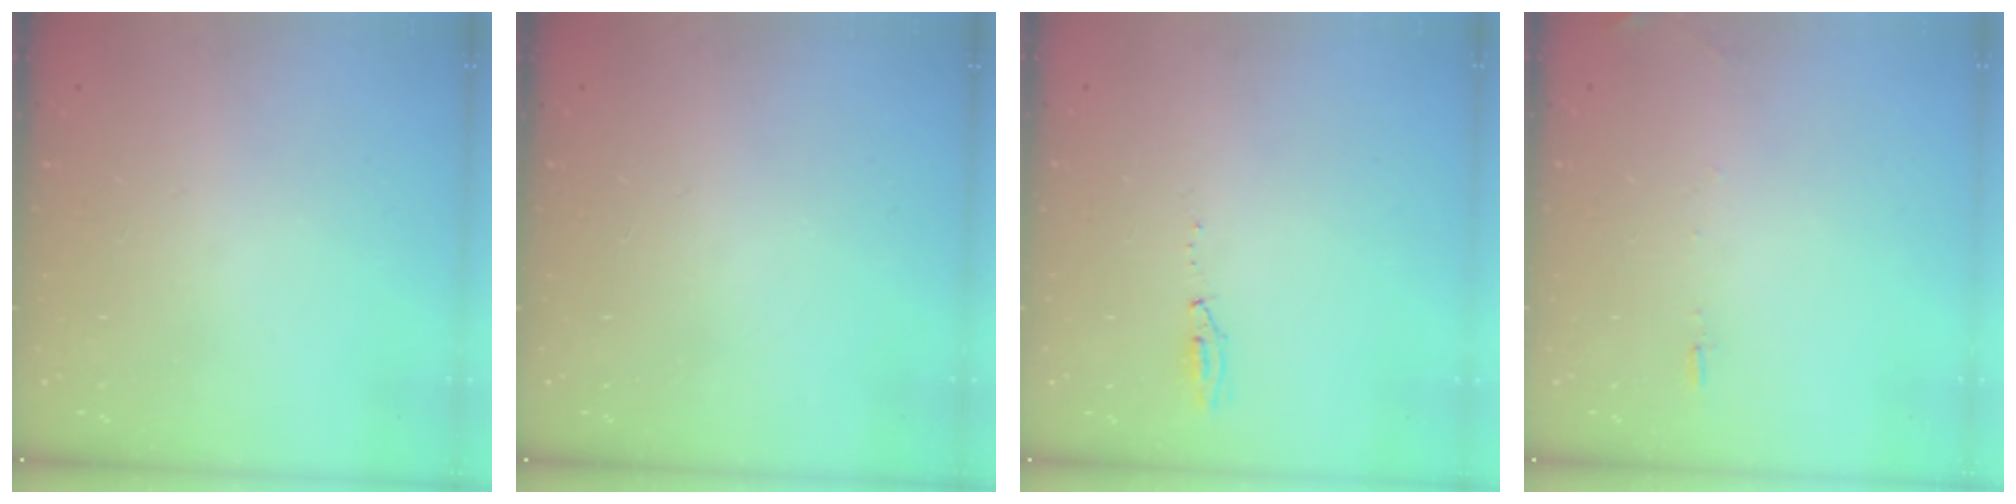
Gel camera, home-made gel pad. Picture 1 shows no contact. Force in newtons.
{"total": 0.0}
{"total": 5.0, "press": 3.7, "slide": 3.3}
{"total": 5.6, "press": 5.3, "slide": 1.8}